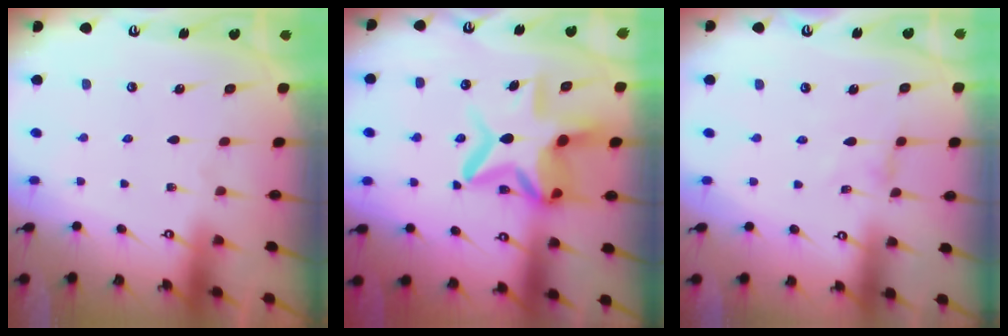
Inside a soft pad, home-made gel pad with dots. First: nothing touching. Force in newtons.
{"total": 13.0, "press": 12.9, "slide": 1.9}
{"total": 0.0}